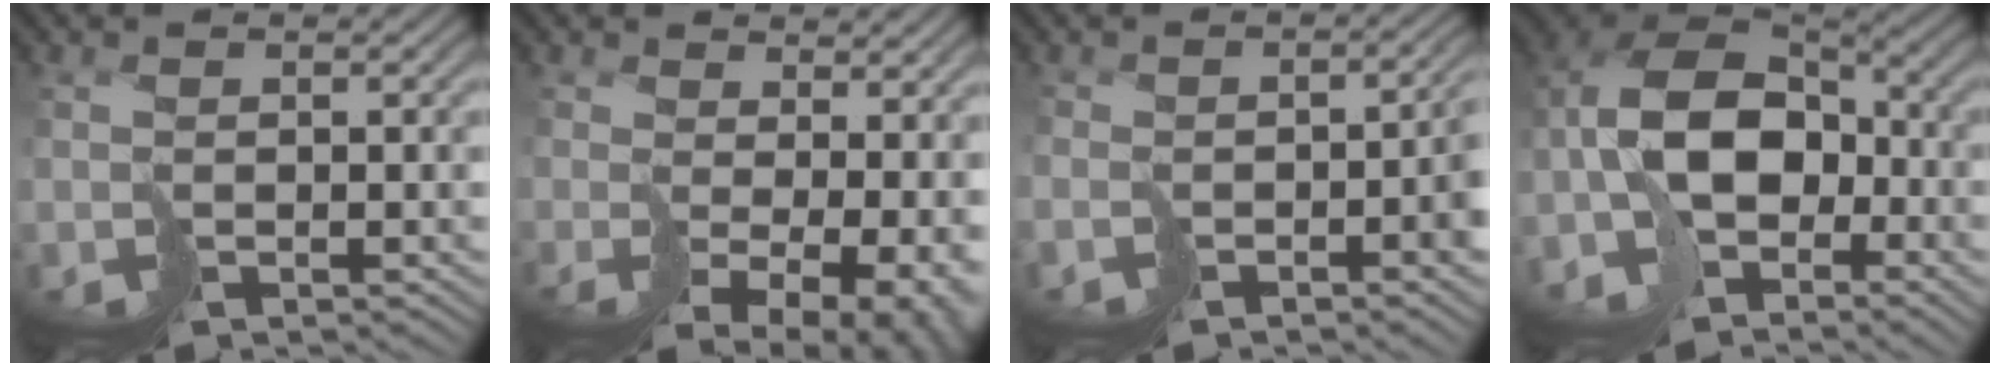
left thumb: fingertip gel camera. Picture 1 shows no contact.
{"total": 8.9, "force": [-1.4, 4.4, 7.6], "torque": [-0.139, -0.040, 0.015]}
{"total": 3.8, "force": [-2.8, 0.7, 2.5], "torque": [-0.021, -0.002, -0.043]}
{"total": 9.4, "force": [-3.9, 5.9, 6.2], "torque": [-0.119, -0.008, -0.085]}